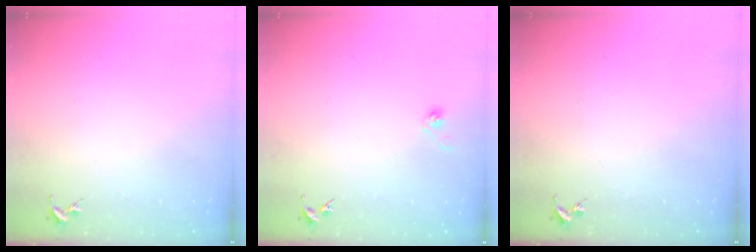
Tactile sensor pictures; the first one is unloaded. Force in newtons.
{"total": 2.9, "press": 2.8, "slide": 0.8}
{"total": 0.0}